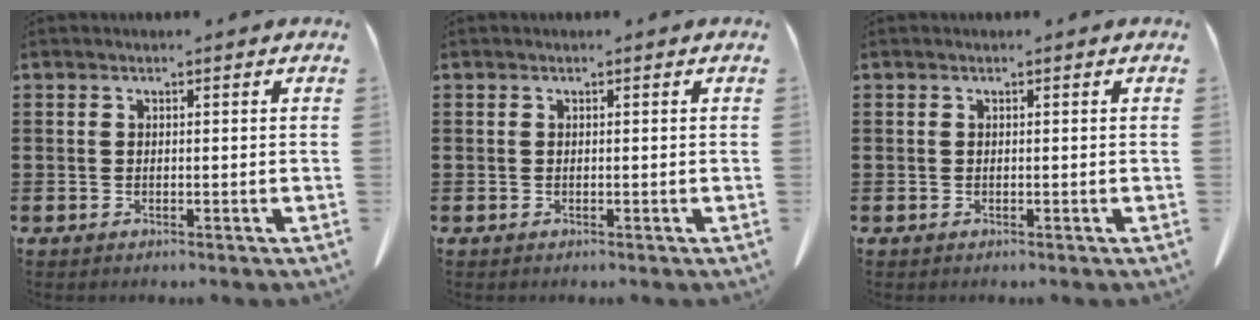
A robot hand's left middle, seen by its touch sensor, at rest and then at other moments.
{"total": 0.0}
{"total": 0.0}